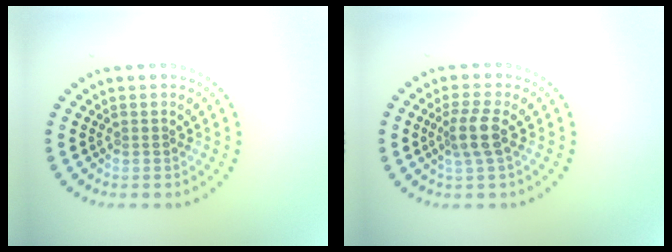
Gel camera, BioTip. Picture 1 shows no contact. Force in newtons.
{"total": 2.6, "press": 2.2, "slide": 1.5}